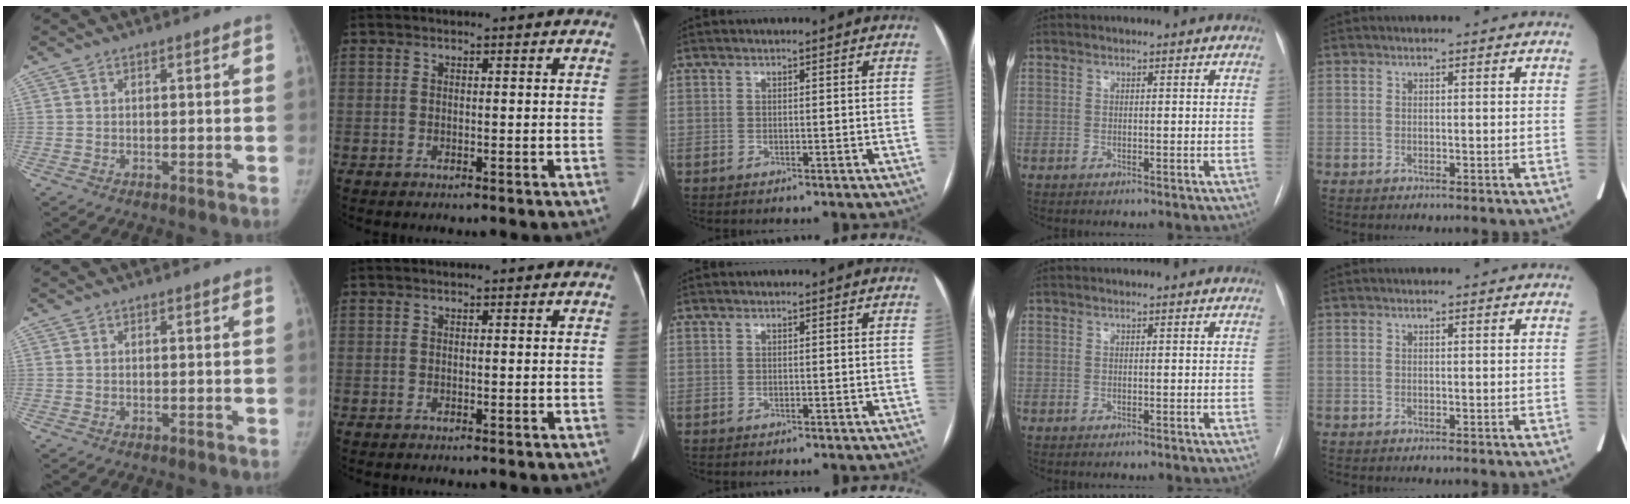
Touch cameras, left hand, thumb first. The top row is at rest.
{}